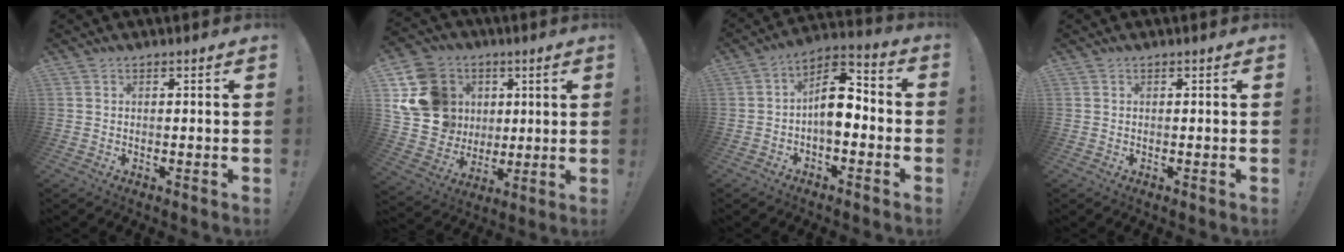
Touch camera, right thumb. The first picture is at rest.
{"total": 17.8, "force": [4.5, 15.5, 7.5], "torque": [-0.122, -0.005, 0.115]}
{"total": 10.5, "force": [-1.7, 6.2, 8.3], "torque": [-0.141, 0.019, -0.028]}
{"total": 0.0}